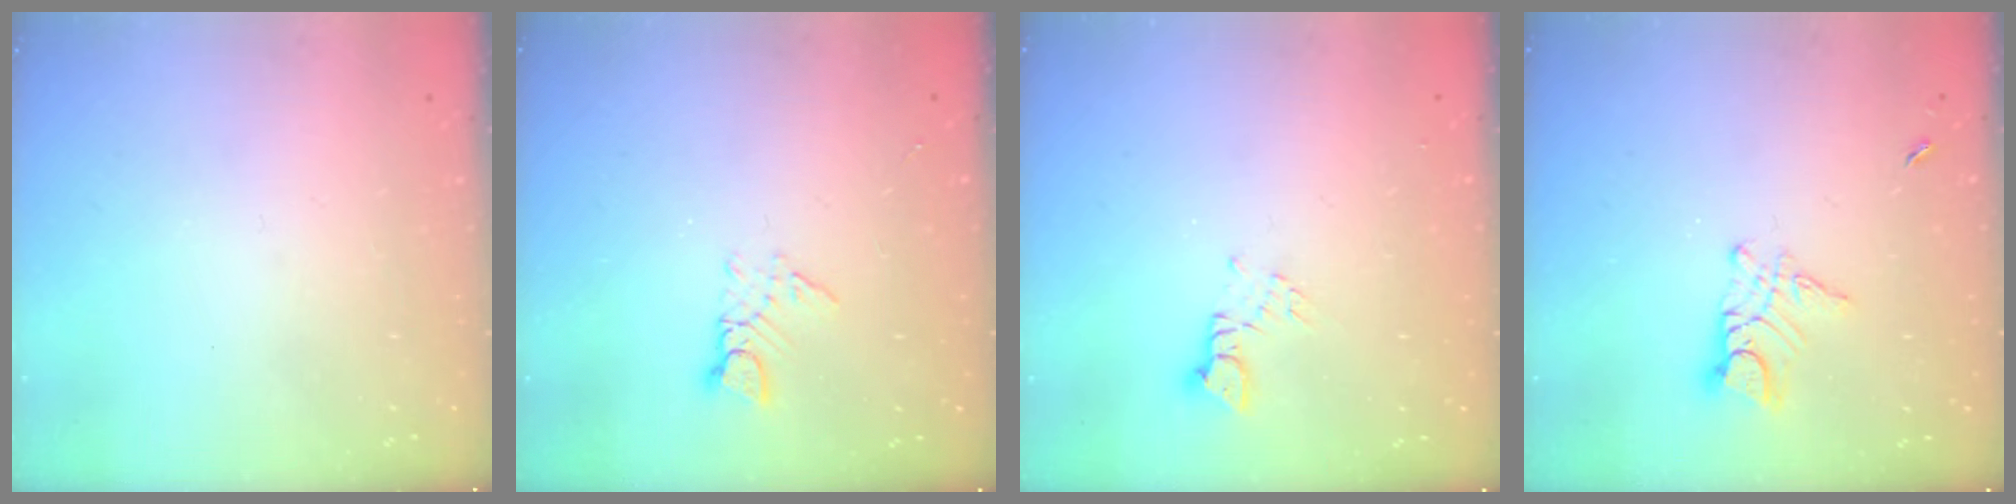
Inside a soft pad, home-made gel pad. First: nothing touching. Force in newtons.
{"total": 2.6, "press": 2.6, "slide": 0.3}
{"total": 2.2, "press": 2.2, "slide": 0.2}
{"total": 6.1, "press": 6.1, "slide": 0.5}